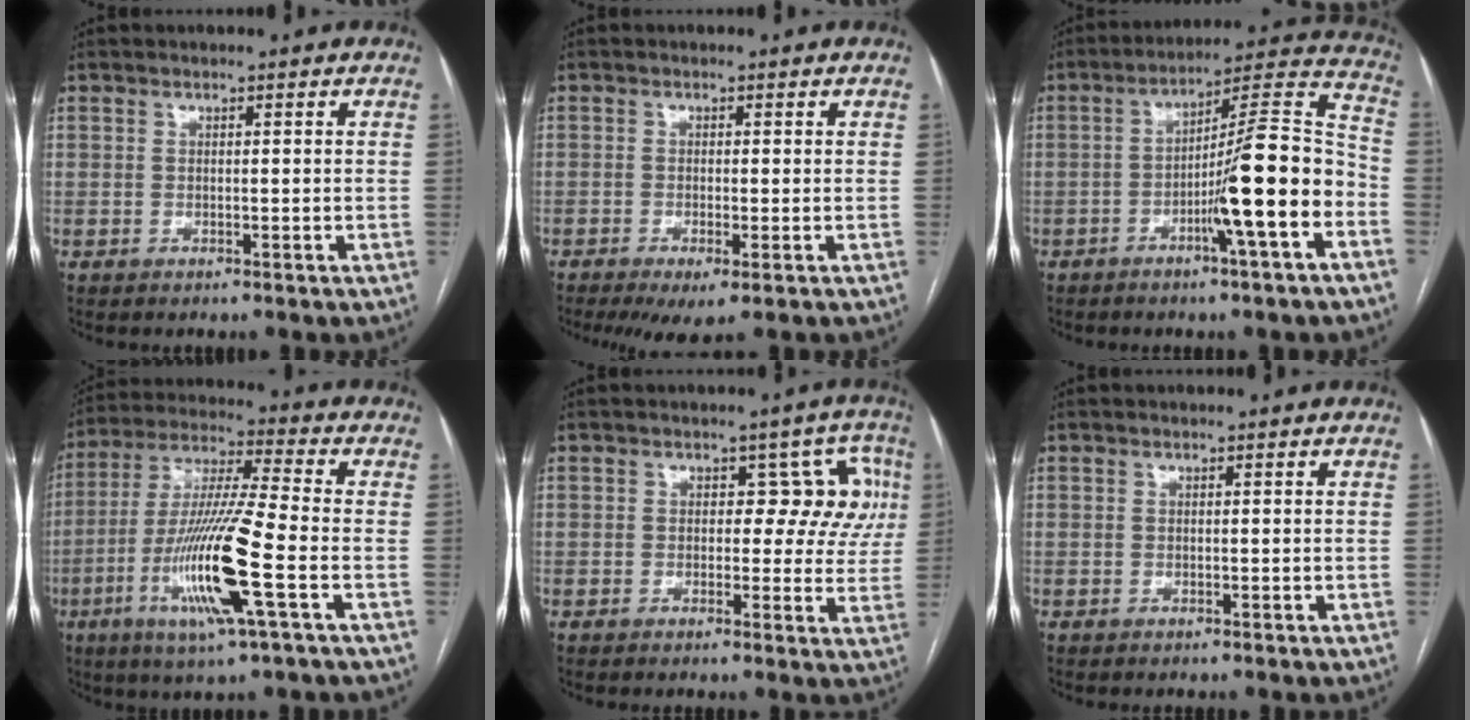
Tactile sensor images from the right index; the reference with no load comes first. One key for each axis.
{"total": 4.3, "fx": -2.2, "fy": 0.9, "fz": 3.6, "tx": -0.056, "ty": -0.012, "tz": -0.032}
{"total": 14.5, "fx": -5.1, "fy": -0.1, "fz": 13.6, "tx": -0.204, "ty": 0.014, "tz": -0.082}
{"total": 16.1, "fx": -5.2, "fy": 0.0, "fz": 15.2, "tx": -0.311, "ty": -0.018, "tz": -0.102}
{"total": 7.0, "fx": 1.2, "fy": 4.1, "fz": 5.6, "tx": -0.045, "ty": 0.031, "tz": 0.013}
{"total": 0.0}